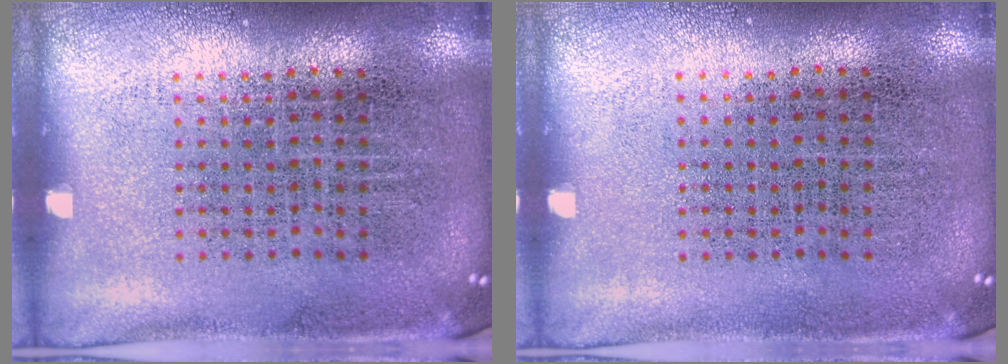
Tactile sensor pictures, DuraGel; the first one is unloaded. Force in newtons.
{"total": 0.0}